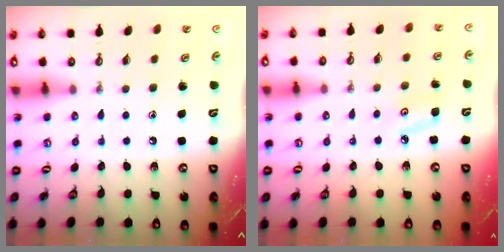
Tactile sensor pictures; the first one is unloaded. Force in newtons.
{"total": 5.1, "press": 5.0, "slide": 0.7}